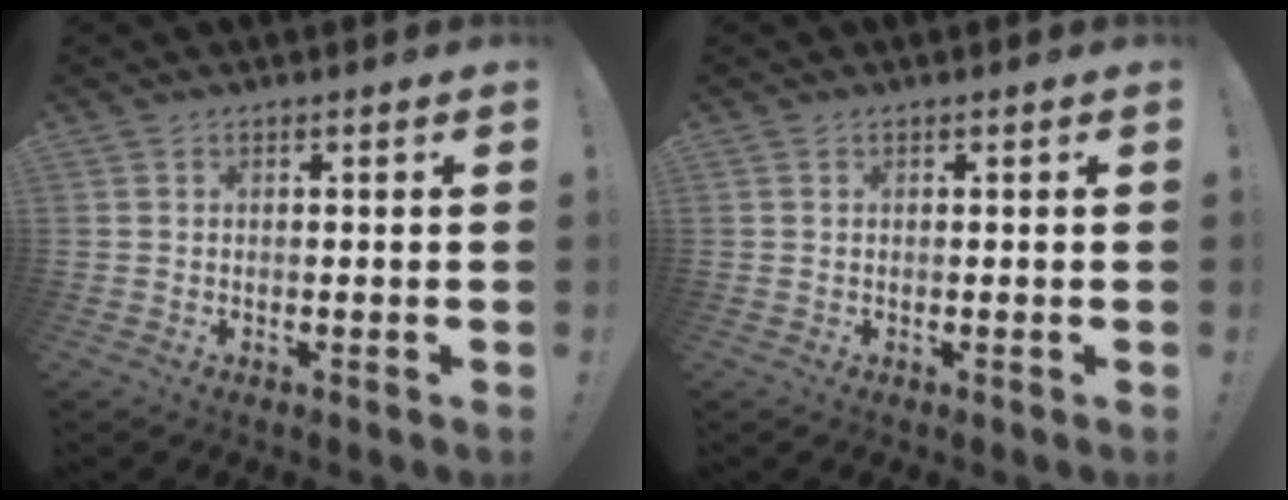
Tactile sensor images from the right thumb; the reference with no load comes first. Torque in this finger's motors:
{"motor_torque": [-0.11, 0.01, -0.07, 0.26, -0.04]}